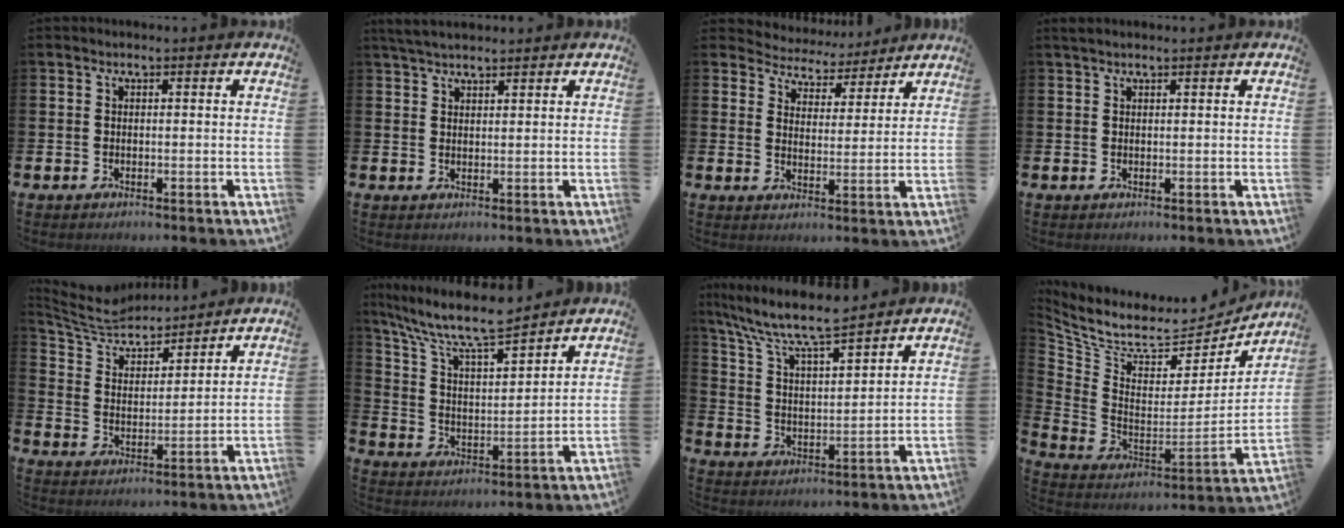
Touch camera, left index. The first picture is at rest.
{"total": 3.5, "force": [3.2, 0.8, 1.2], "torque": [-0.028, -0.005, 0.059]}
{"total": 4.9, "force": [4.6, 1.8, -0.4], "torque": [-0.018, -0.039, 0.078]}
{"total": 1.2, "force": [1.1, 0.1, 0.5], "torque": [-0.008, 0.002, 0.019]}
{"total": 6.4, "force": [6.3, 1.2, 1.0], "torque": [-0.054, -0.045, 0.109]}
{"total": 9.8, "force": [8.7, 1.6, 4.2], "torque": [-0.120, -0.047, 0.153]}
{"total": 8.5, "force": [7.7, 0.9, 3.3], "torque": [-0.098, -0.049, 0.135]}
{"total": 9.0, "force": [7.5, 3.4, 3.5], "torque": [-0.105, -0.059, 0.128]}